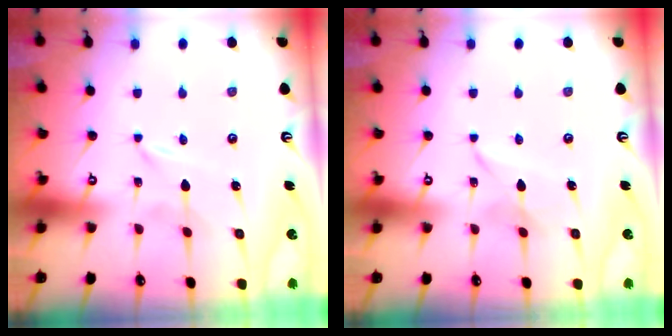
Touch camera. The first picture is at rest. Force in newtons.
{"total": 2.5, "press": 2.5, "slide": 0.3}